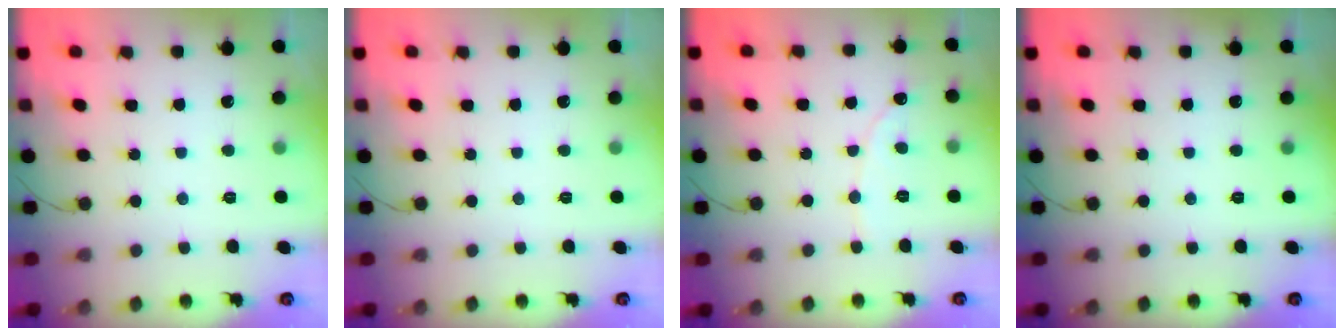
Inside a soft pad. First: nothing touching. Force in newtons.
{"total": 0.0}
{"total": 2.3, "press": 2.3, "slide": 0.2}
{"total": 0.0}